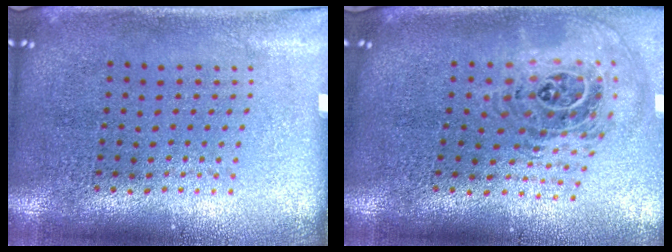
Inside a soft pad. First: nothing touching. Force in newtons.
{"total": 1.5, "press": 1.3, "slide": 0.8}